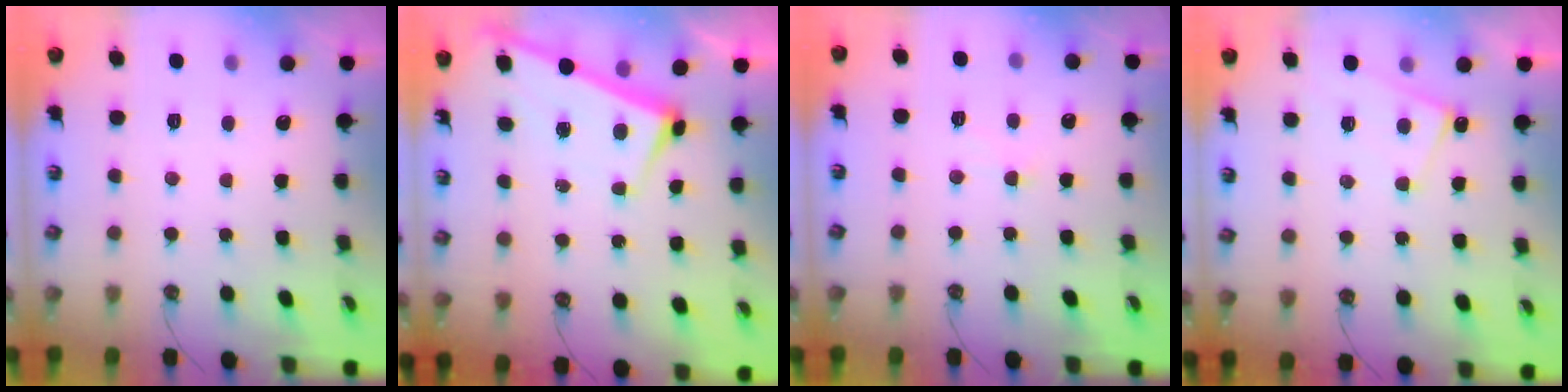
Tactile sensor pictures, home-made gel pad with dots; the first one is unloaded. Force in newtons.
{"total": 2.7, "press": 2.7, "slide": 0.4}
{"total": 2.4, "press": 2.3, "slide": 0.5}
{"total": 1.3, "press": 1.2, "slide": 0.4}